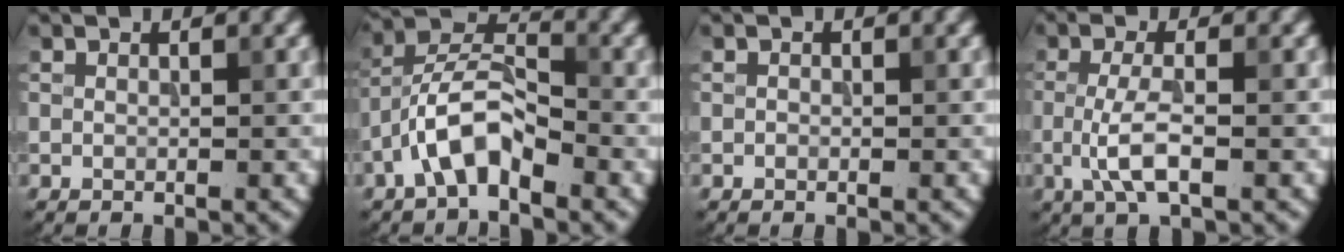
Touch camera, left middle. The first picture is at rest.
{"total": 5.3, "force": [-3.0, 2.1, 3.8], "torque": [-0.068, 0.018, -0.061]}
{"total": 0.0}
{"total": 3.6, "force": [-0.9, 1.0, 3.4], "torque": [-0.074, -0.003, -0.023]}